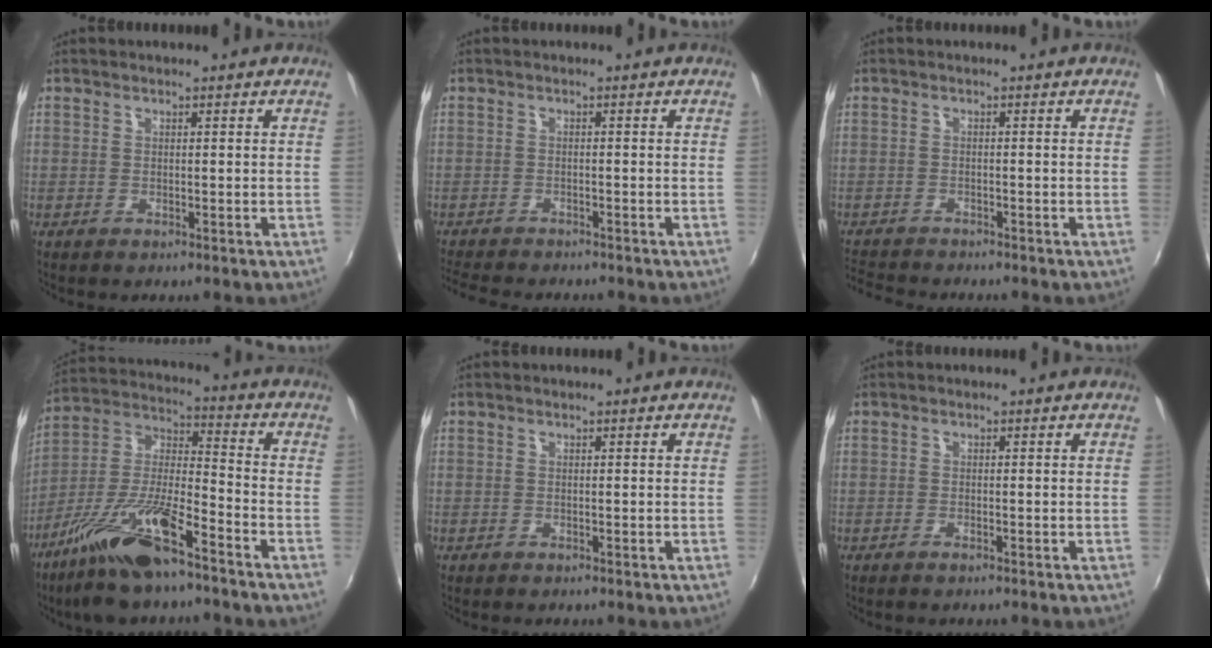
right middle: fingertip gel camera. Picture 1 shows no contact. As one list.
[{"total": 6.9, "force": [-6.4, 1.1, 2.4], "torque": [-0.068, -0.020, -0.107]}, {"total": 5.3, "force": [-5.1, 0.7, 1.1], "torque": [-0.044, -0.016, -0.093]}, {"total": 16.4, "force": [-11.0, 3.7, 11.5], "torque": [-0.231, -0.004, -0.209]}, {"total": 0.0}, {"total": 0.9, "force": [-0.7, 0.1, 0.5], "torque": [-0.010, 0.000, -0.013]}]